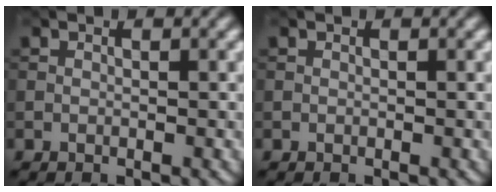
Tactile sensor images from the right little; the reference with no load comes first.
{"total": 0.0}